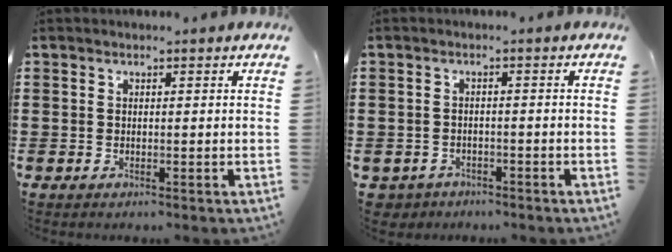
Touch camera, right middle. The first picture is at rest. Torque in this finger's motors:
{"motor_torque": [2.14, 0.00, 0.18, 0.06]}